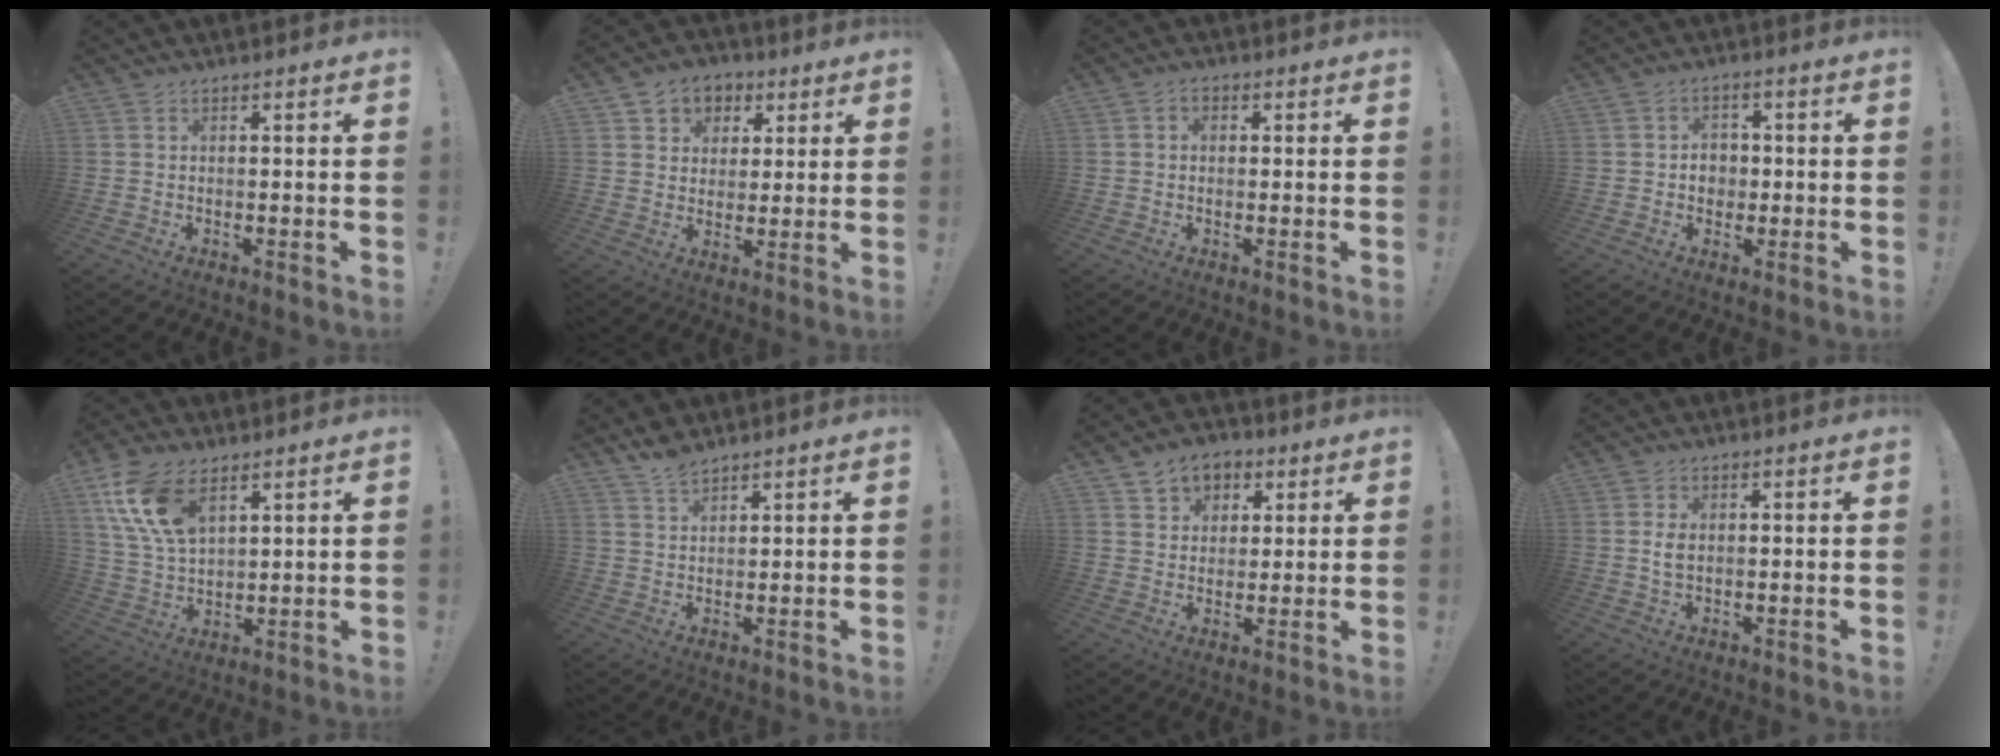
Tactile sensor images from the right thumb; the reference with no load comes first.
{"total": 7.0, "force": [2.1, 6.6, 1.4], "torque": [-0.007, -0.014, 0.042]}
{"total": 2.0, "force": [0.0, 1.5, 1.3], "torque": [-0.018, 0.004, -0.002]}
{"total": 4.9, "force": [-0.2, 4.4, 2.0], "torque": [-0.028, -0.002, -0.003]}
{"total": 14.7, "force": [7.6, 8.1, 9.6], "torque": [-0.192, -0.022, 0.145]}
{"total": 4.5, "force": [4.0, 1.2, 1.6], "torque": [-0.027, -0.026, 0.073]}
{"total": 7.5, "force": [3.6, 6.2, 2.2], "torque": [-0.019, -0.023, 0.067]}
{"total": 3.0, "force": [0.3, 1.9, 2.3], "torque": [-0.031, -0.001, 0.002]}